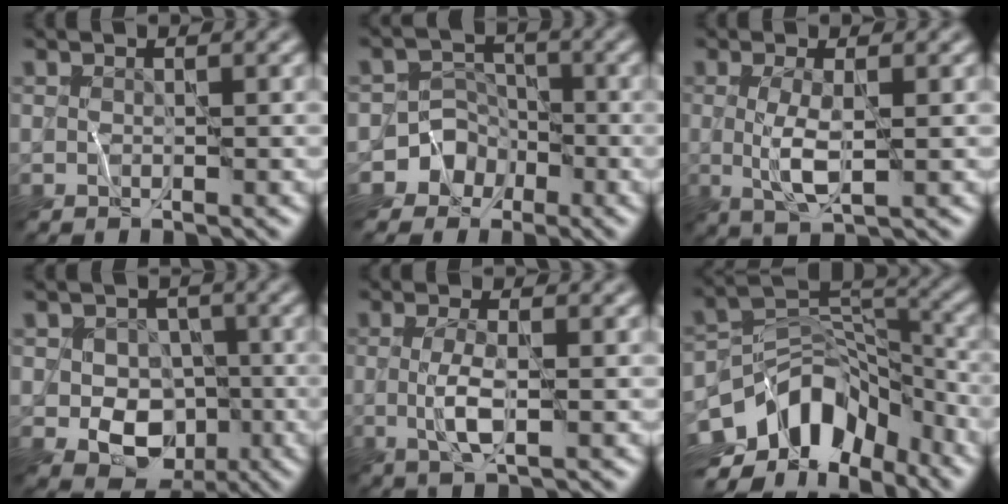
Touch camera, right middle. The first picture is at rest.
{"total": 5.4, "force": [-3.0, 4.4, 0.0], "torque": [0.035, 0.001, -0.073]}
{"total": 3.0, "force": [0.2, 0.6, 3.0], "torque": [-0.066, -0.007, 0.004]}
{"total": 6.6, "force": [-1.5, 5.3, 3.6], "torque": [-0.027, -0.009, -0.036]}
{"total": 2.9, "force": [-0.1, 0.6, 2.9], "torque": [-0.064, -0.004, -0.005]}
{"total": 10.4, "force": [-5.3, 6.6, 6.0], "torque": [-0.094, 0.012, -0.101]}